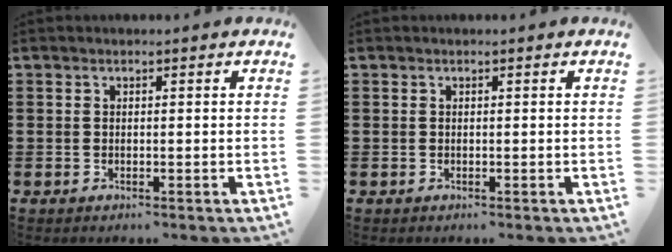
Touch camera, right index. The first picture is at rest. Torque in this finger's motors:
{"motor_torque": [0.00, 0.00, 0.00, 0.00]}